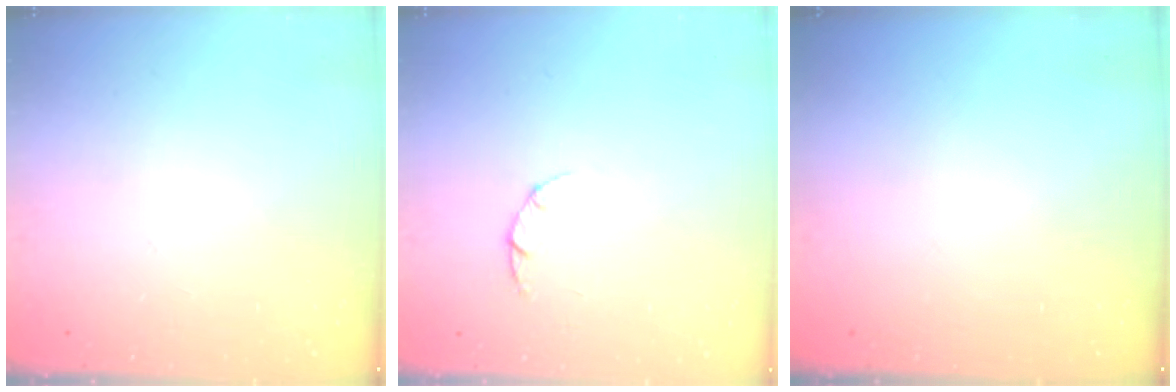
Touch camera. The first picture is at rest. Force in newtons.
{"total": 3.0, "press": 3.0, "slide": 0.4}
{"total": 0.0}